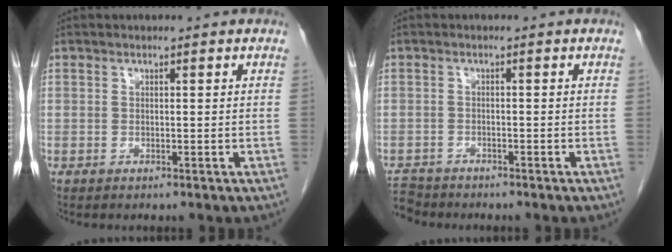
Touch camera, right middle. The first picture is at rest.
{"total": 4.2, "force": [-4.0, 1.3, -0.2], "torque": [0.002, -0.010, -0.075]}